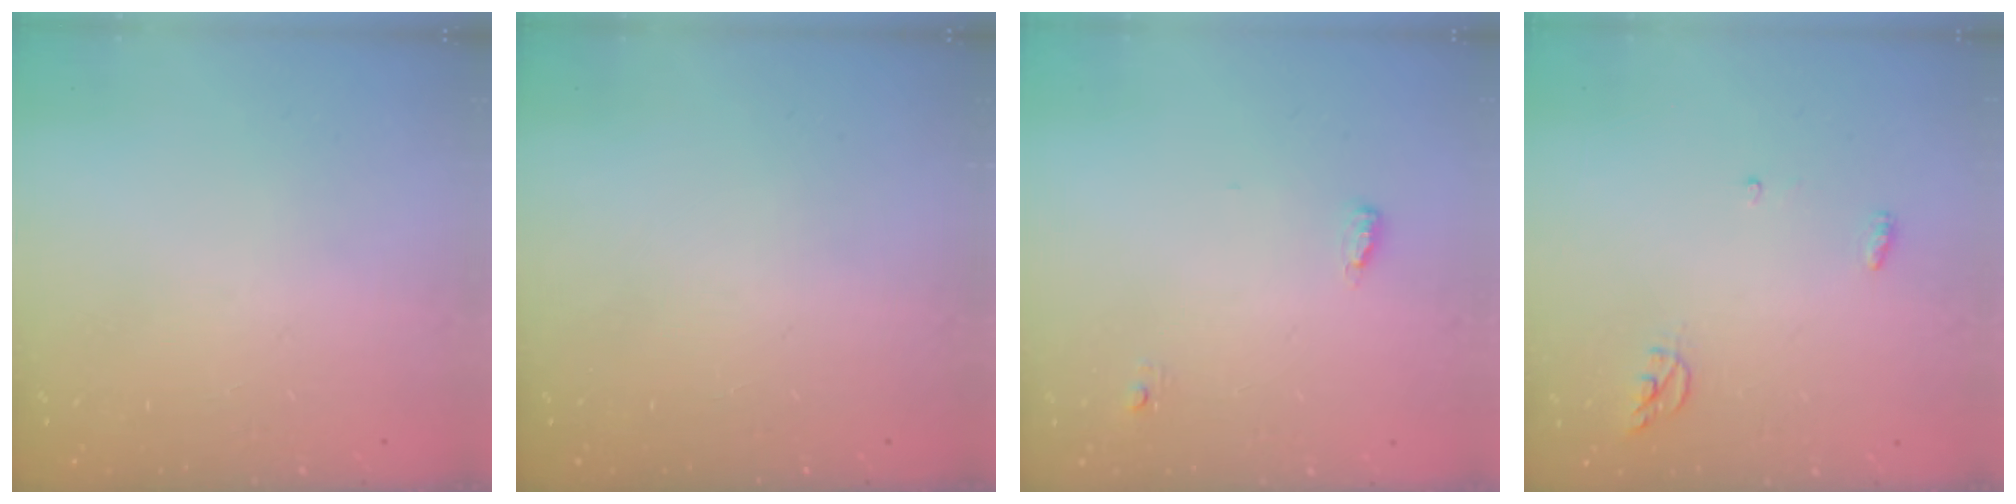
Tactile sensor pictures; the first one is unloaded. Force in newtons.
{"total": 0.0}
{"total": 3.7, "press": 3.5, "slide": 1.2}
{"total": 4.9, "press": 4.9, "slide": 0.2}